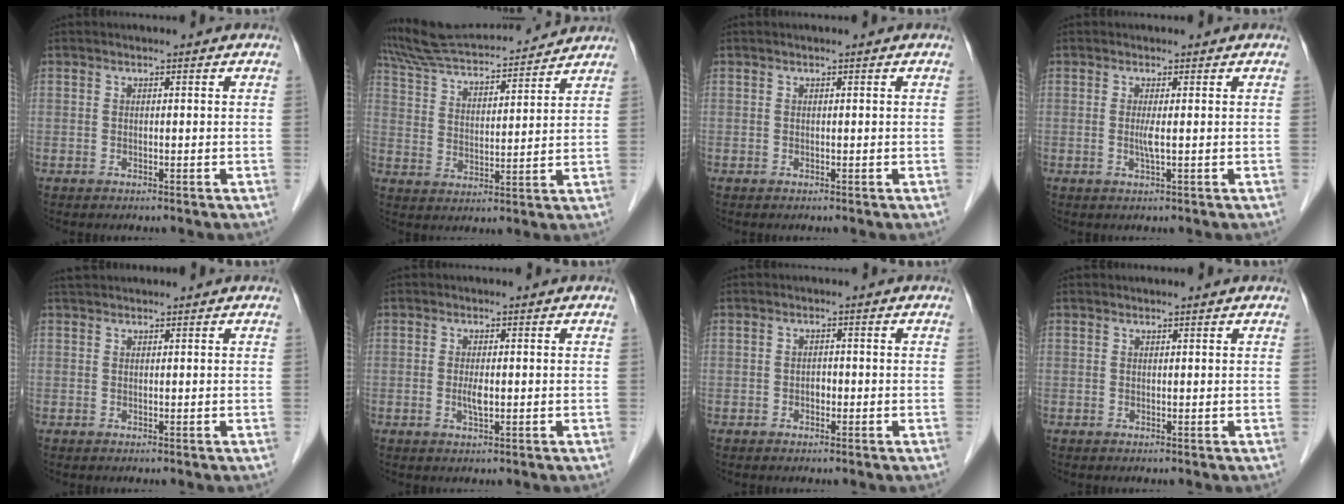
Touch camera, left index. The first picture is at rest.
{"total": 17.3, "force": [16.3, 1.8, 5.2], "torque": [-0.098, 0.028, 0.262]}
{"total": 0.0}
{"total": 1.4, "force": [-0.1, -0.2, 1.4], "torque": [-0.033, -0.001, -0.002]}
{"total": 1.9, "force": [1.7, 0.4, 0.6], "torque": [-0.011, 0.021, 0.032]}
{"total": 1.7, "force": [-0.2, 0.5, 1.6], "torque": [-0.035, -0.001, -0.004]}
{"total": 1.0, "force": [-0.5, 0.7, 0.6], "torque": [-0.007, 0.004, -0.010]}
{"total": 0.9, "force": [0.8, 0.1, 0.1], "torque": [-0.008, 0.011, 0.015]}